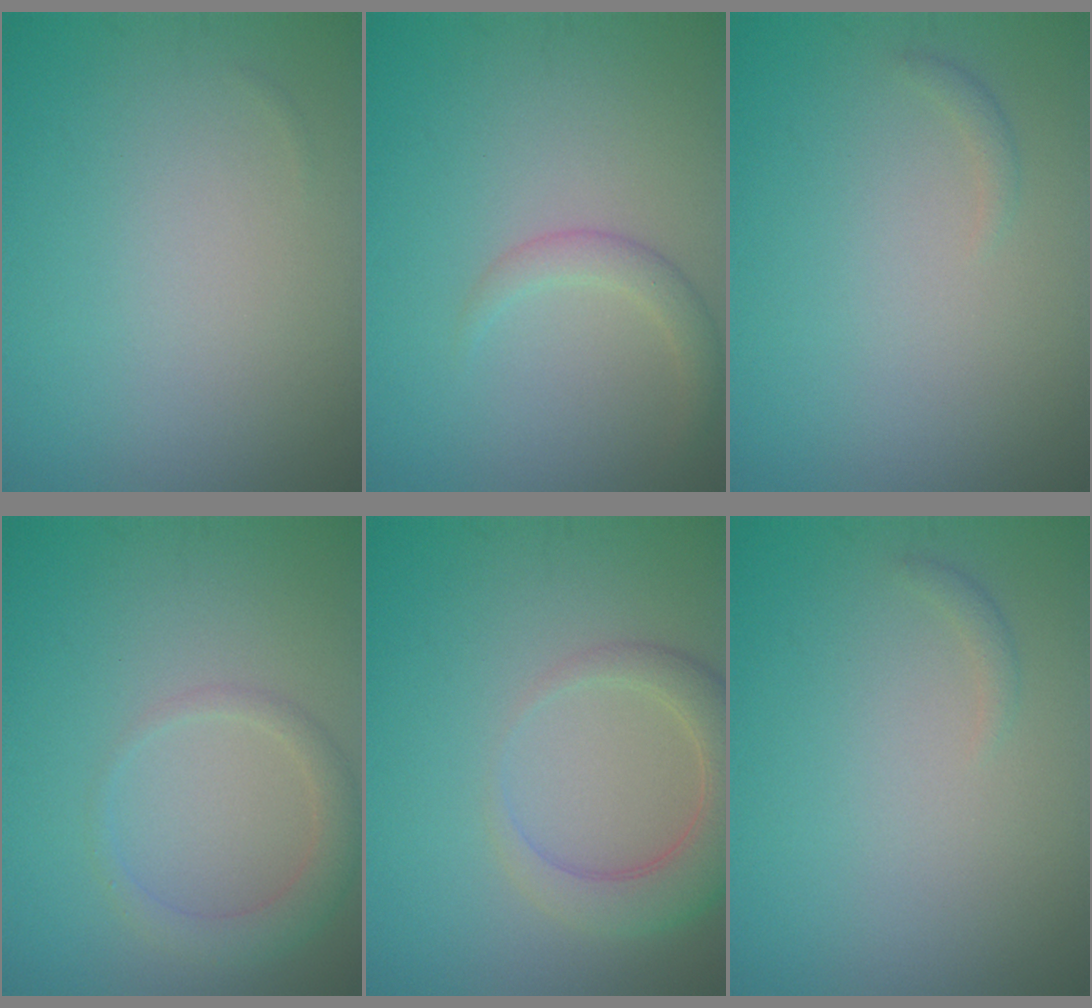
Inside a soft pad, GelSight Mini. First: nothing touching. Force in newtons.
{"total": 1.8, "press": 1.8, "slide": 0.1}
{"total": 0.6, "press": 0.6, "slide": 0.0}
{"total": 2.2, "press": 2.2, "slide": 0.3}
{"total": 4.3, "press": 4.3, "slide": 0.6}
{"total": 0.6, "press": 0.6, "slide": 0.0}